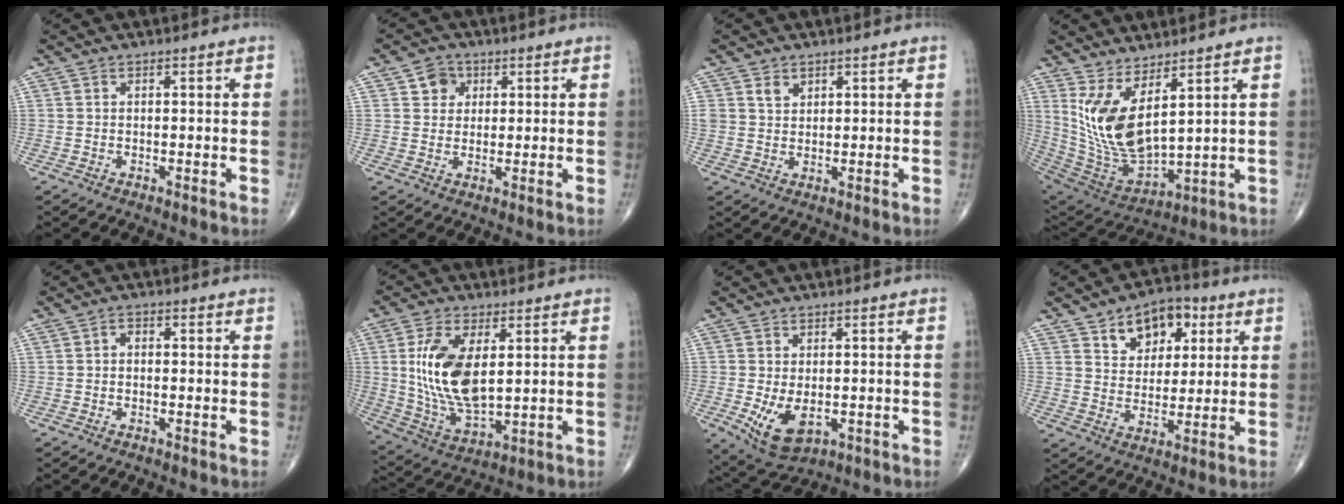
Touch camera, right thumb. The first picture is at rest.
{"total": 4.4, "force": [1.7, 3.8, 1.4], "torque": [-0.002, -0.004, 0.027]}
{"total": 2.6, "force": [1.5, 1.9, 0.9], "torque": [-0.002, -0.011, 0.030]}
{"total": 14.2, "force": [5.7, 5.5, 11.8], "torque": [-0.233, -0.052, 0.139]}
{"total": 1.5, "force": [-0.2, 1.0, 1.1], "torque": [-0.007, 0.009, -0.009]}
{"total": 15.0, "force": [2.7, 7.5, 12.7], "torque": [-0.245, -0.019, 0.063]}
{"total": 7.9, "force": [-1.8, 4.8, 6.1], "torque": [-0.106, -0.013, -0.014]}
{"total": 11.3, "force": [5.3, 7.6, 6.5], "torque": [-0.056, -0.015, 0.083]}